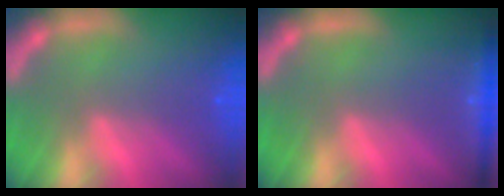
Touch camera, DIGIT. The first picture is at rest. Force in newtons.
{"total": 3.0}